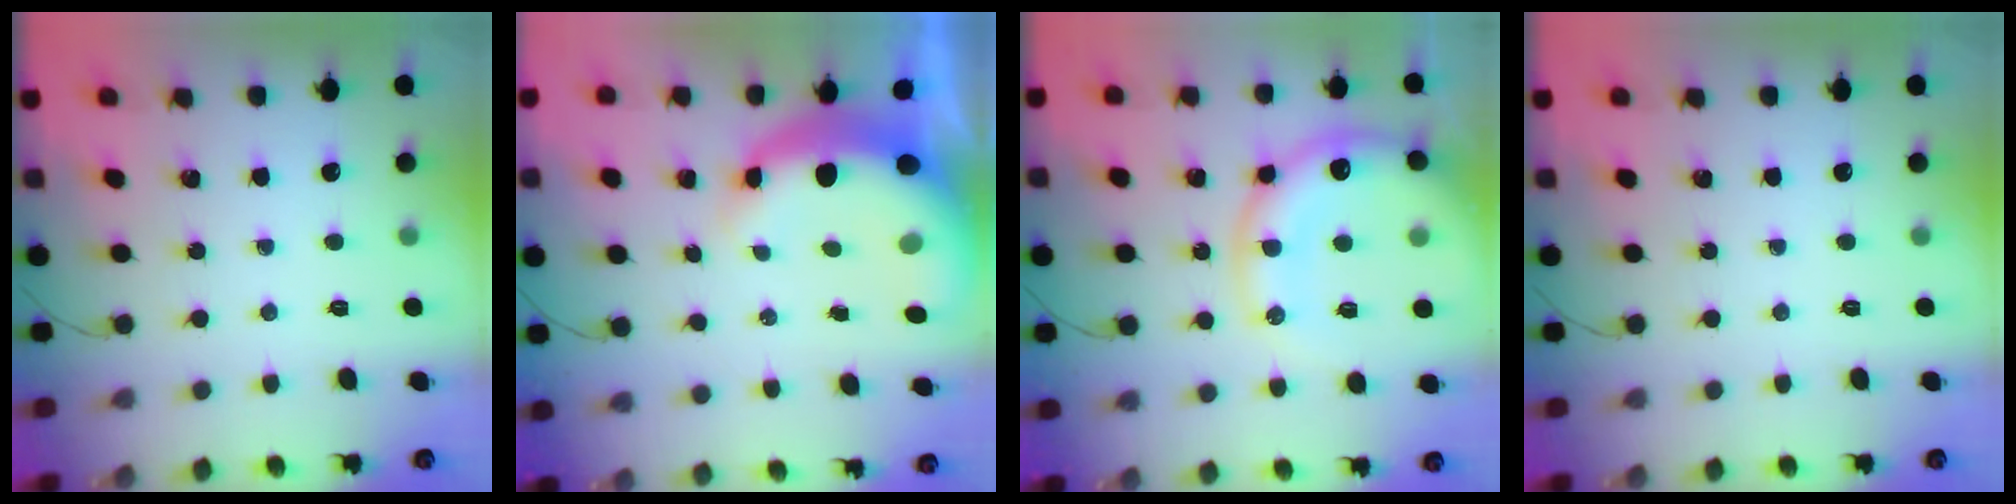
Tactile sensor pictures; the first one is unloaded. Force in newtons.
{"total": 13.3, "press": 12.9, "slide": 2.9}
{"total": 18.8, "press": 18.5, "slide": 3.7}
{"total": 0.0}